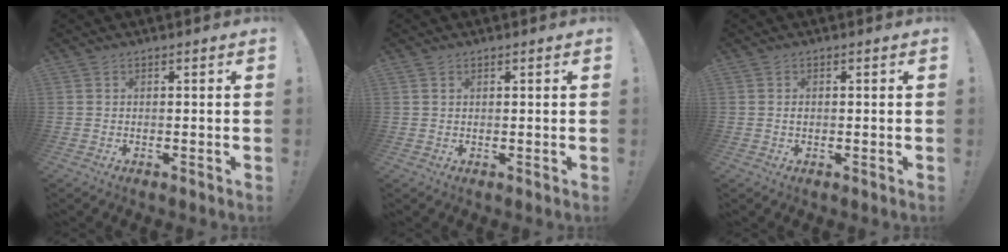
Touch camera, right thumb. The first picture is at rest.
{"total": 1.0, "force": [0.7, 0.7, 0.2], "torque": [0.003, -0.002, 0.011]}
{"total": 0.7, "force": [0.0, 0.5, 0.4], "torque": [-0.011, 0.003, 0.000]}